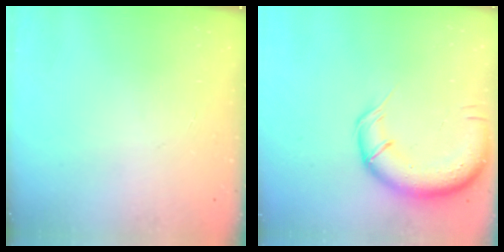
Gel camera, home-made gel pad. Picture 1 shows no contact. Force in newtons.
{"total": 14.0, "press": 13.7, "slide": 2.9}